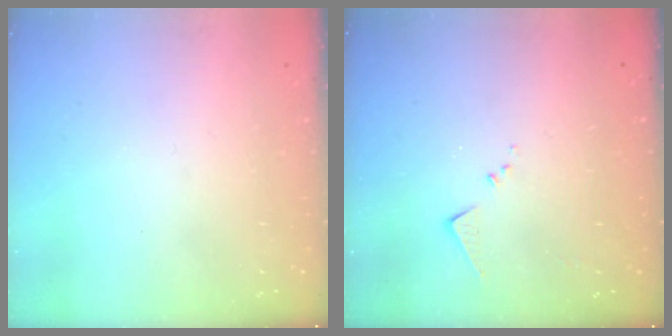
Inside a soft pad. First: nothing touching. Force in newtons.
{"total": 6.4, "press": 6.4, "slide": 0.4}